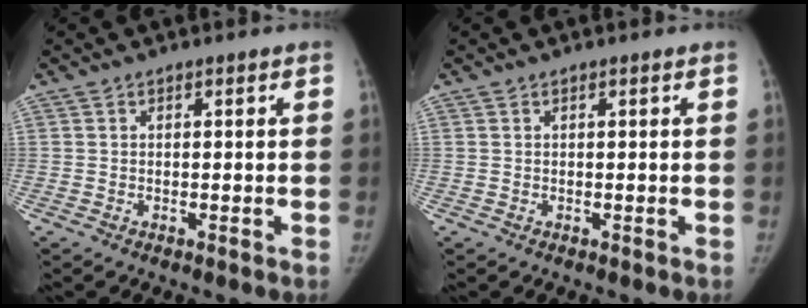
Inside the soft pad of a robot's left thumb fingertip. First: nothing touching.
{"total": 0.0}